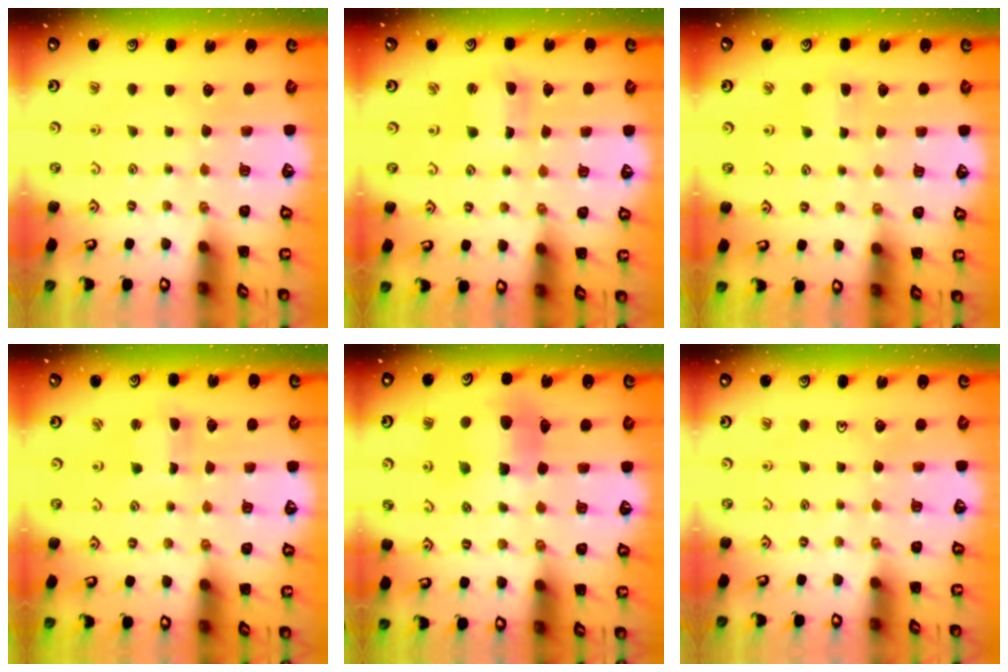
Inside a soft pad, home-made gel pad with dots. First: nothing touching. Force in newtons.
{"total": 2.7, "press": 2.7, "slide": 0.2}
{"total": 2.4, "press": 2.3, "slide": 0.5}
{"total": 2.1, "press": 2.1, "slide": 0.3}
{"total": 11.2, "press": 11.1, "slide": 0.7}
{"total": 0.0}